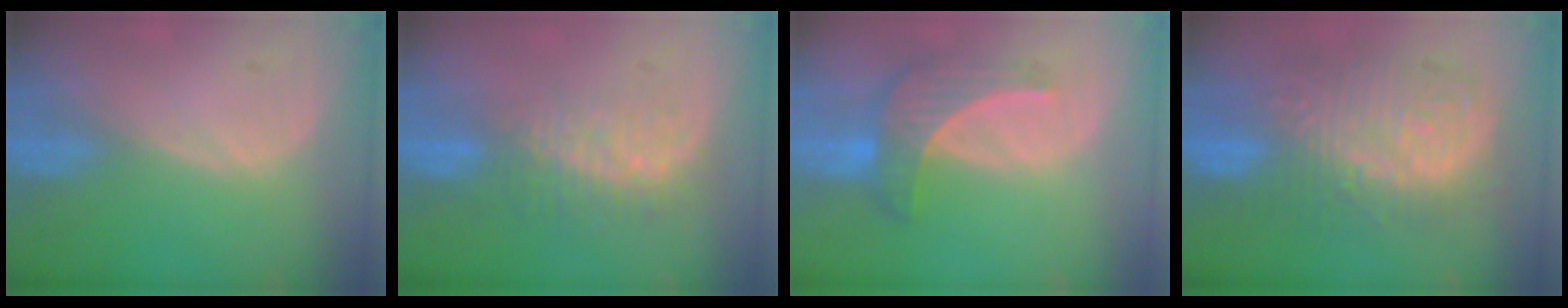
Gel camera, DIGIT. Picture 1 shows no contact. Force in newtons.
{"total": 8.3, "press": 7.4, "slide": 3.7}
{"total": 7.3, "press": 6.7, "slide": 2.9}
{"total": 13.0, "press": 12.9, "slide": 1.5}